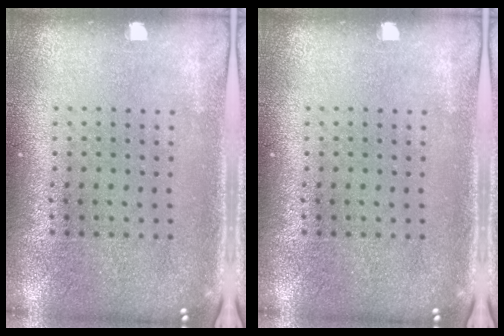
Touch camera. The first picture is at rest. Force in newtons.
{"total": 0.0}